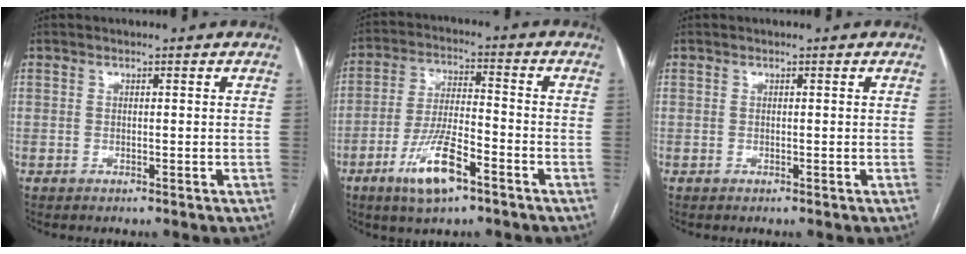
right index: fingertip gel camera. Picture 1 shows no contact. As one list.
[{"total": 10.1, "force": [-5.6, 2.2, 8.1], "torque": [-0.163, -0.008, -0.102]}, {"total": 0.0}]